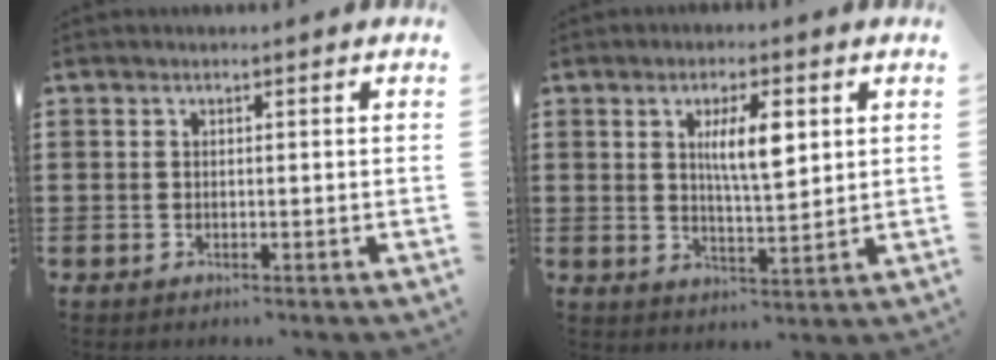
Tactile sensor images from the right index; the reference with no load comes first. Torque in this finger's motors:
{"motor_torque": [0.30, -0.01, 0.50, 0.13]}